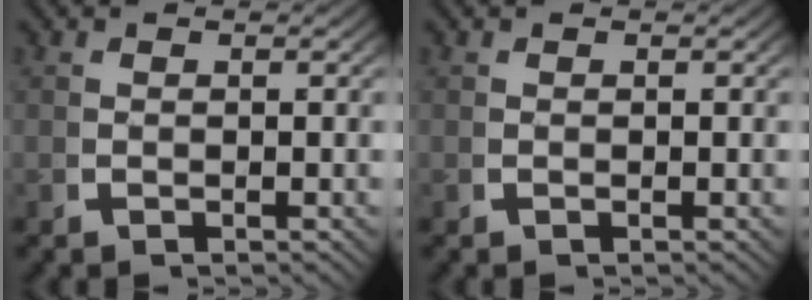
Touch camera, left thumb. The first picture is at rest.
{"total": 0.6, "force": [0.5, -0.3, -0.1], "torque": [0.003, 0.006, 0.007]}